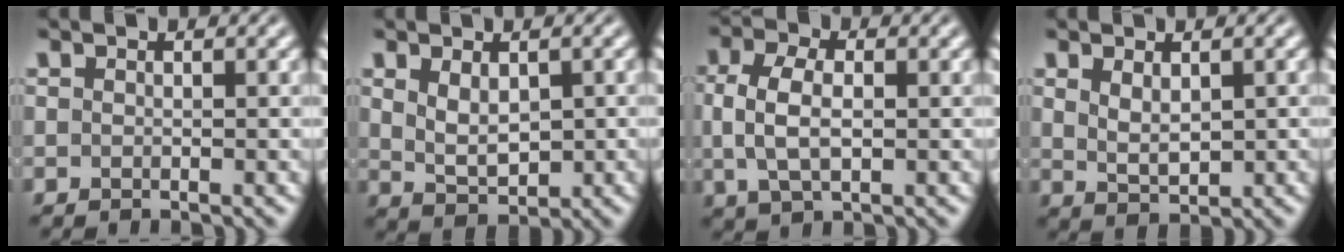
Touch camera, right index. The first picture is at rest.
{"total": 3.5, "force": [0.1, 2.1, 2.8], "torque": [-0.051, -0.016, 0.014]}
{"total": 4.3, "force": [0.2, 2.6, 3.5], "torque": [-0.076, -0.007, 0.012]}
{"total": 2.2, "force": [0.3, 1.0, 2.0], "torque": [-0.036, -0.015, 0.021]}